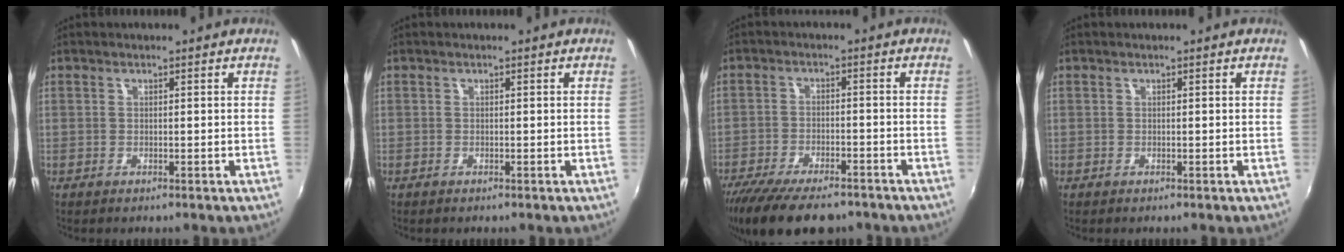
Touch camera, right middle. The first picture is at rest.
{"total": 0.0}
{"total": 15.3, "force": [-12.0, 5.0, 8.0], "torque": [-0.171, -0.040, -0.192]}
{"total": 0.0}